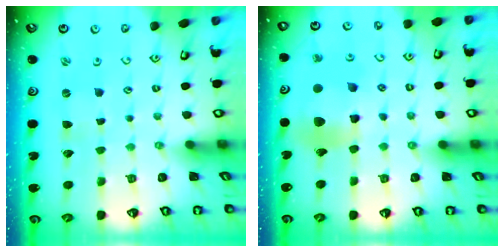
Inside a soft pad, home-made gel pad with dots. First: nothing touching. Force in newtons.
{"total": 12.6, "press": 12.4, "slide": 1.7}